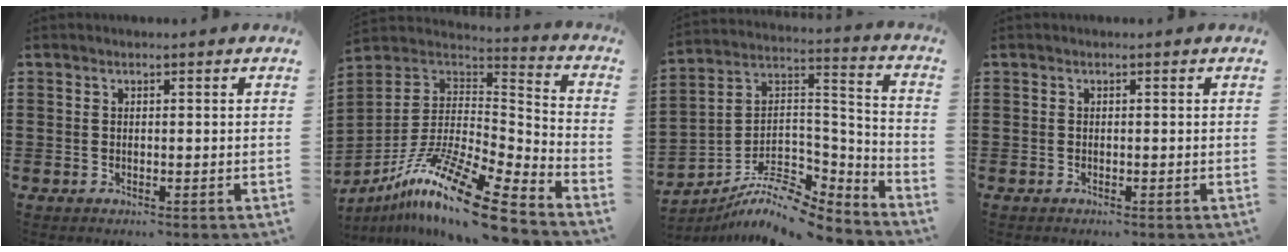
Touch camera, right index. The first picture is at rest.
{"total": 15.3, "force": [-10.9, 2.0, 10.5], "torque": [-0.206, 0.020, -0.206]}
{"total": 8.9, "force": [-7.5, 3.1, 3.7], "torque": [-0.079, 0.002, -0.148]}
{"total": 0.0}